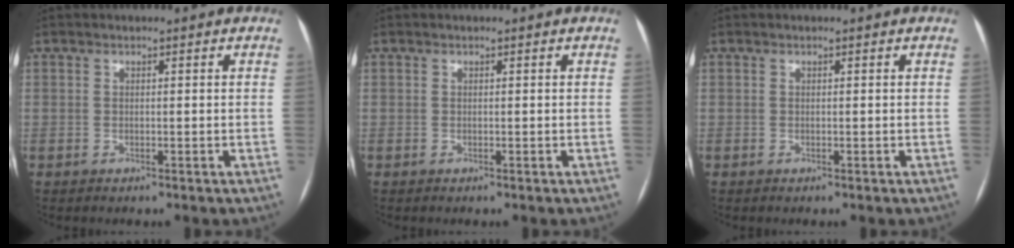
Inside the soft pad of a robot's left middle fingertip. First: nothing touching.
{"total": 0.0}
{"total": 0.0}